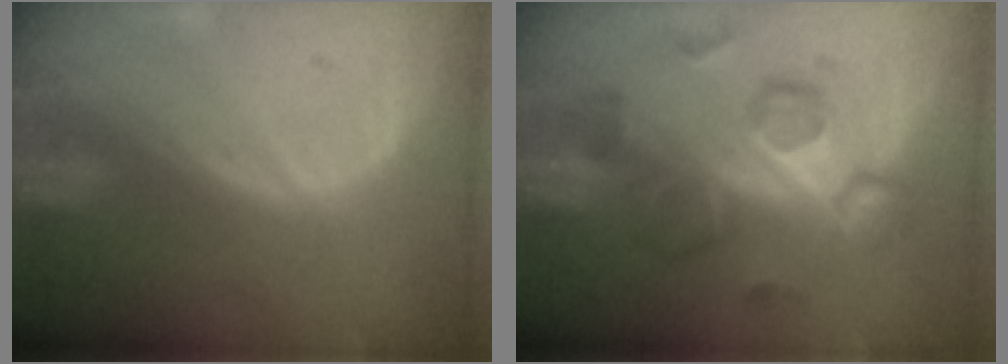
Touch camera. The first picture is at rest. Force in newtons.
{"total": 8.5, "press": 8.4, "slide": 1.4}